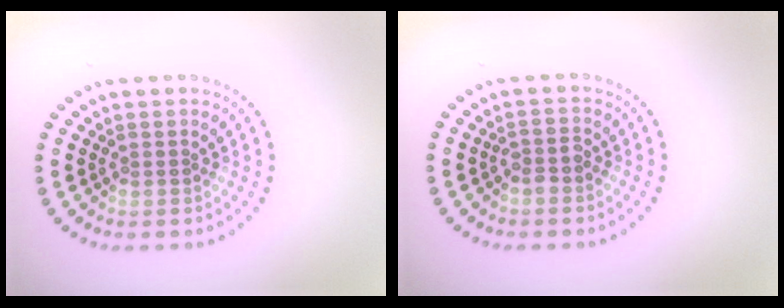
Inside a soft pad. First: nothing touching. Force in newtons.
{"total": 1.4, "press": 1.2, "slide": 0.7}